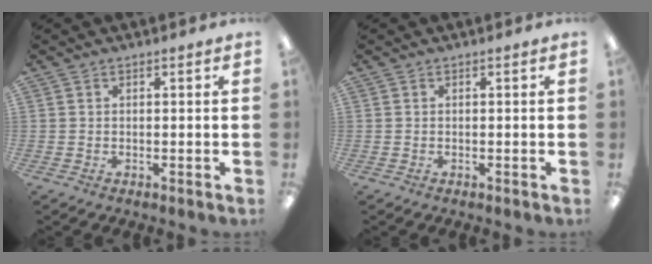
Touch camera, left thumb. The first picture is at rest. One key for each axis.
{"total": 0.0}